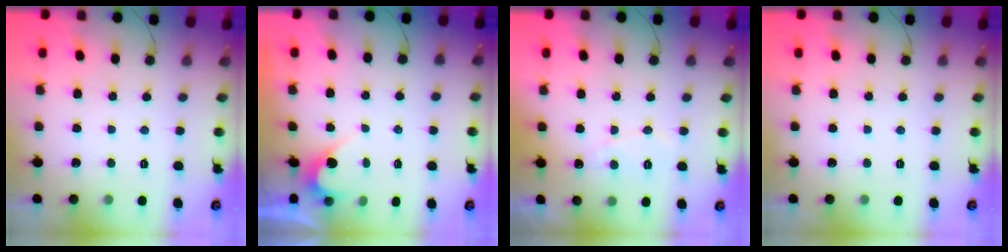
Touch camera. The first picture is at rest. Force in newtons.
{"total": 3.2, "press": 3.2, "slide": 0.2}
{"total": 5.3, "press": 5.3, "slide": 0.1}
{"total": 0.0}